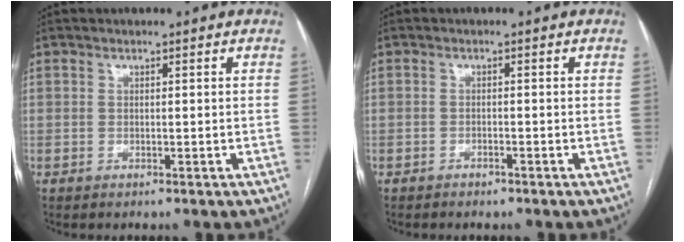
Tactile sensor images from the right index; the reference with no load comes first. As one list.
[{"total": 1.0, "force": [-0.8, 0.3, 0.3], "torque": [-0.009, 0.000, -0.012]}]